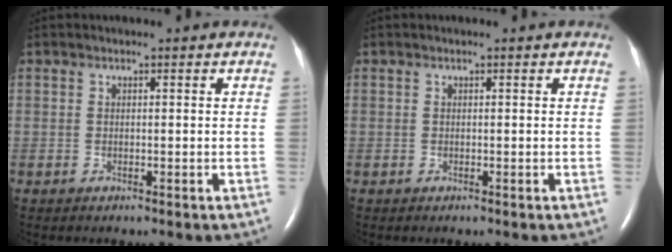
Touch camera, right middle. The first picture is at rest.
{"total": 0.0}